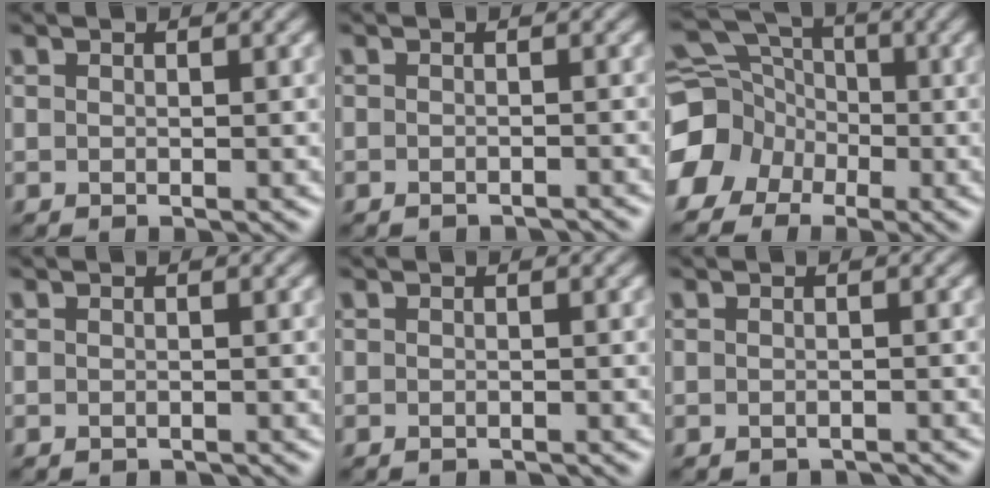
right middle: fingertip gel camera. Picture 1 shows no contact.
{"total": 1.9, "force": [-1.8, 0.2, 0.4], "torque": [0.000, -0.003, -0.025]}
{"total": 9.7, "force": [-3.8, 8.2, 3.5], "torque": [-0.086, -0.013, -0.081]}
{"total": 1.1, "force": [-1.1, 0.3, 0.3], "torque": [-0.002, -0.006, -0.017]}
{"total": 1.5, "force": [-1.4, 0.2, 0.4], "torque": [-0.001, -0.004, -0.021]}
{"total": 1.6, "force": [-1.6, 0.3, 0.3], "torque": [0.001, -0.003, -0.021]}